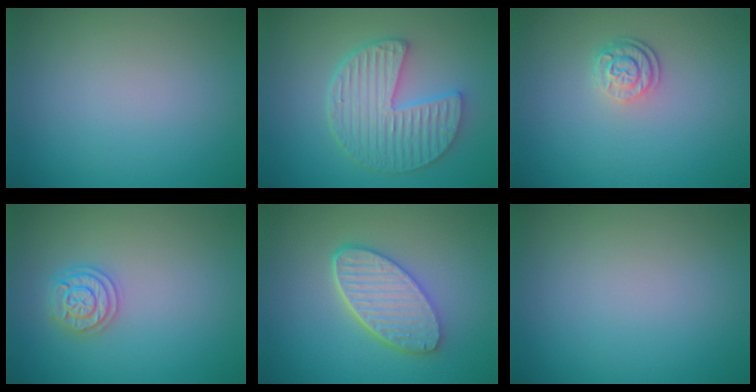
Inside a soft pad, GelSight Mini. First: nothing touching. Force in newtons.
{"total": 5.4, "press": 4.5, "slide": 3.0}
{"total": 2.5, "press": 1.9, "slide": 1.6}
{"total": 2.4, "press": 2.4, "slide": 0.4}
{"total": 5.7, "press": 4.4, "slide": 3.6}
{"total": 0.0}